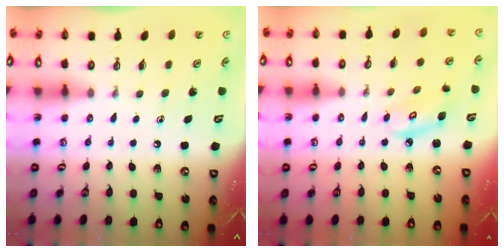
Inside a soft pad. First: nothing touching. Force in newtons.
{"total": 5.5, "press": 5.5, "slide": 0.3}